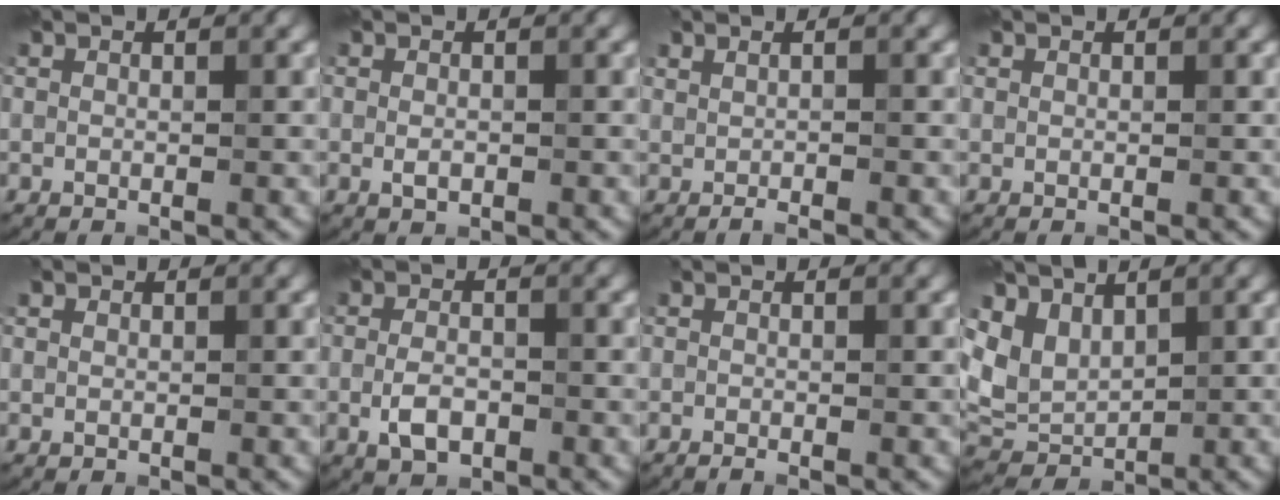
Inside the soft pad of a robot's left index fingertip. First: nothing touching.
{"total": 1.2, "force": [-0.3, 0.7, 0.9], "torque": [-0.017, -0.001, -0.005]}
{"total": 1.5, "force": [-0.1, 0.4, 1.4], "torque": [-0.022, -0.001, -0.003]}
{"total": 0.0}
{"total": 0.8, "force": [0.3, 0.6, 0.4], "torque": [-0.004, 0.001, 0.002]}
{"total": 3.0, "force": [-1.0, 1.7, 2.3], "torque": [-0.043, 0.001, -0.021]}
{"total": 1.0, "force": [-0.5, 0.2, 0.8], "torque": [-0.011, -0.006, -0.011]}
{"total": 3.7, "force": [1.7, 2.7, 1.9], "torque": [-0.039, -0.008, 0.036]}